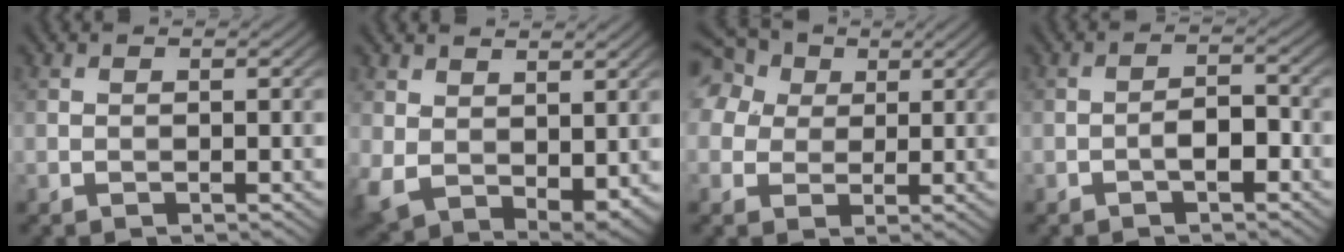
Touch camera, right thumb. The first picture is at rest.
{"total": 7.6, "force": [1.3, 5.3, 5.3], "torque": [-0.140, -0.037, 0.049]}
{"total": 10.3, "force": [4.3, 7.7, 5.3], "torque": [-0.155, 0.047, 0.062]}
{"total": 3.1, "force": [-1.5, 1.2, 2.5], "torque": [-0.037, 0.010, -0.030]}